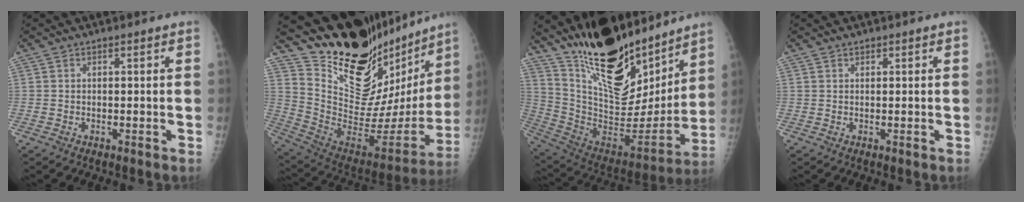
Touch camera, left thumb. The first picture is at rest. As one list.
[{"total": 29.6, "force": [24.5, 10.6, 12.7], "torque": [-0.171, -0.144, 0.377]}, {"total": 27.0, "force": [19.3, 11.1, 15.3], "torque": [-0.220, -0.090, 0.331]}, {"total": 0.6, "force": [0.4, 0.4, 0.3], "torque": [-0.002, -0.002, 0.005]}]